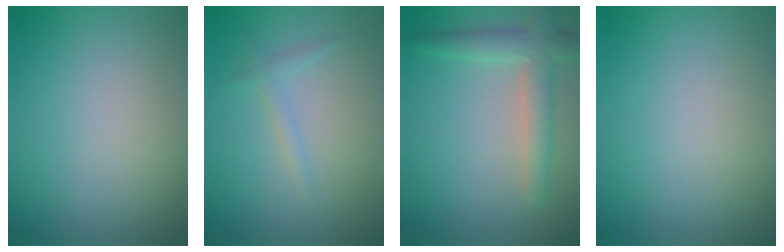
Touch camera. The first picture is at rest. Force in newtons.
{"total": 1.1, "press": 1.1, "slide": 0.2}
{"total": 3.8, "press": 3.8, "slide": 0.4}
{"total": 0.0}